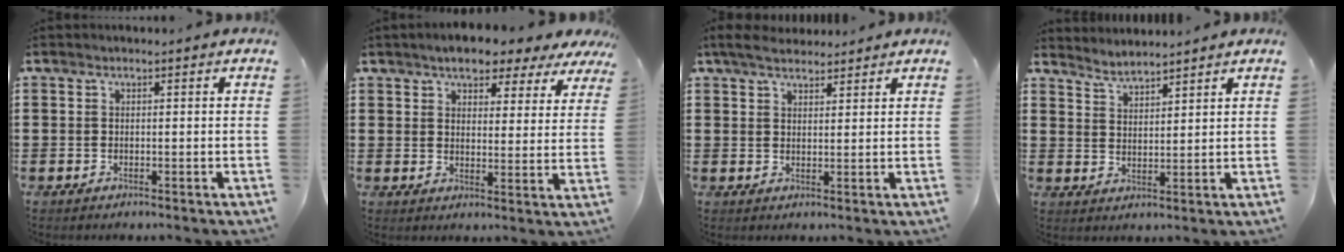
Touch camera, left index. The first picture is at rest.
{"total": 5.4, "force": [4.7, 1.8, 1.9], "torque": [-0.052, -0.010, 0.081]}
{"total": 3.9, "force": [3.3, 1.3, 1.6], "torque": [-0.040, -0.001, 0.062]}
{"total": 3.0, "force": [3.0, 0.1, -0.2], "torque": [-0.007, -0.011, 0.056]}